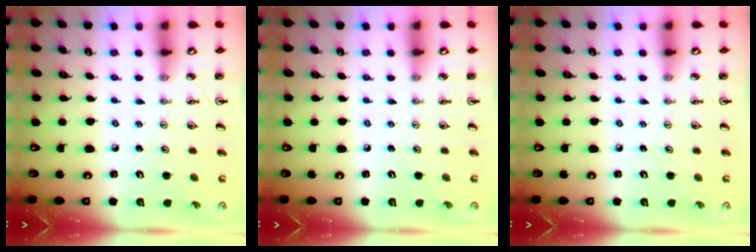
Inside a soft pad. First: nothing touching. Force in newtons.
{"total": 0.0}
{"total": 0.0}